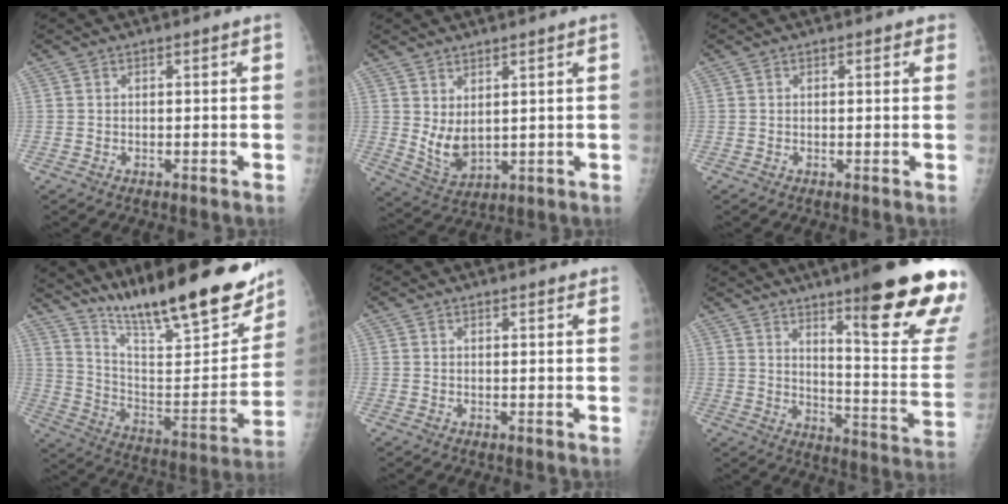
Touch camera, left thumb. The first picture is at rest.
{"total": 6.6, "force": [2.7, 3.1, 5.1], "torque": [-0.085, -0.032, 0.065]}
{"total": 1.2, "force": [0.8, 0.6, 0.7], "torque": [0.002, -0.002, 0.005]}
{"total": 27.7, "force": [20.8, 5.7, 17.3], "torque": [-0.244, -0.095, 0.323]}
{"total": 2.5, "force": [2.3, 0.5, 0.9], "torque": [-0.002, -0.004, 0.024]}
{"total": 23.5, "force": [14.1, 3.1, 18.5], "torque": [-0.222, -0.076, 0.204]}